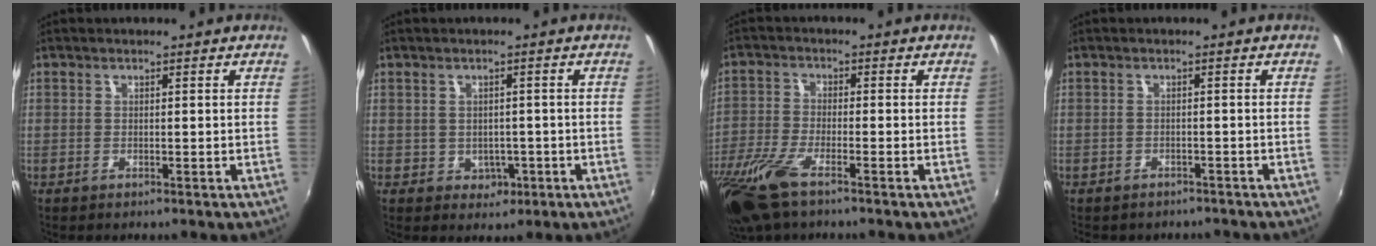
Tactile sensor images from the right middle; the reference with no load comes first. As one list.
[{"total": 2.3, "force": [-0.3, 2.1, 0.8], "torque": [-0.013, 0.001, 0.008]}, {"total": 11.9, "force": [-8.1, 3.1, 8.1], "torque": [-0.193, -0.042, -0.160]}, {"total": 2.9, "force": [-2.6, 1.1, 0.7], "torque": [-0.017, -0.013, -0.031]}]